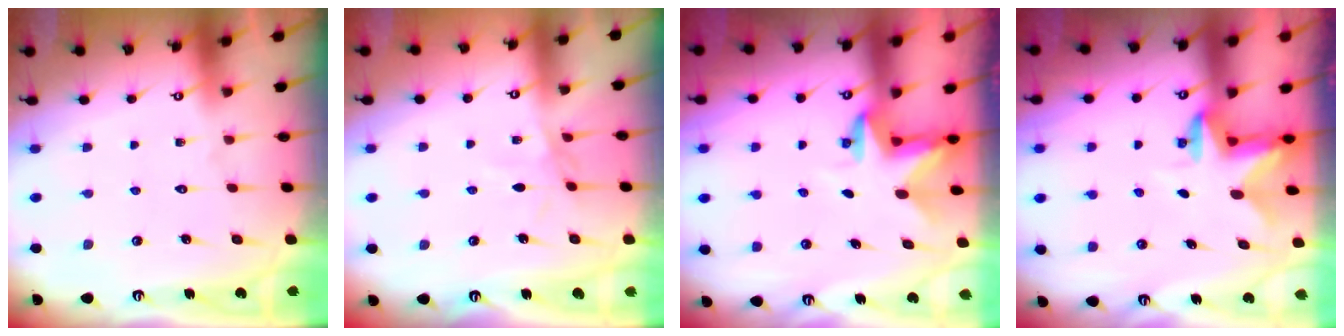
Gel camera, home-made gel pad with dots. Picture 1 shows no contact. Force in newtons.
{"total": 2.9, "press": 2.8, "slide": 0.5}
{"total": 3.0, "press": 3.0, "slide": 0.1}
{"total": 2.5, "press": 2.5, "slide": 0.5}